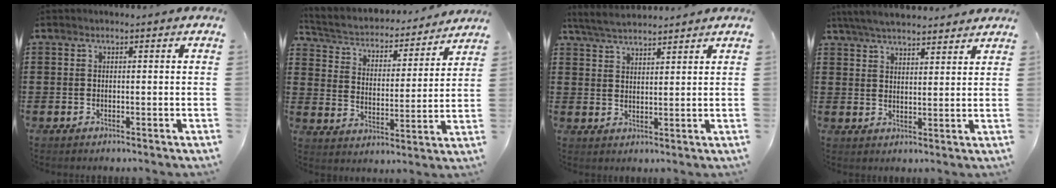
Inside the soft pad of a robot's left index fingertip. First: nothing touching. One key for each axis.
{"total": 3.3, "fx": 3.2, "fy": 0.8, "fz": 0.7, "tx": -0.034, "ty": -0.028, "tz": 0.045}
{"total": 4.1, "fx": 3.8, "fy": 0.5, "fz": 1.3, "tx": -0.038, "ty": -0.008, "tz": 0.071}
{"total": 5.0, "fx": 4.8, "fy": 0.6, "fz": 1.5, "tx": -0.043, "ty": -0.010, "tz": 0.089}